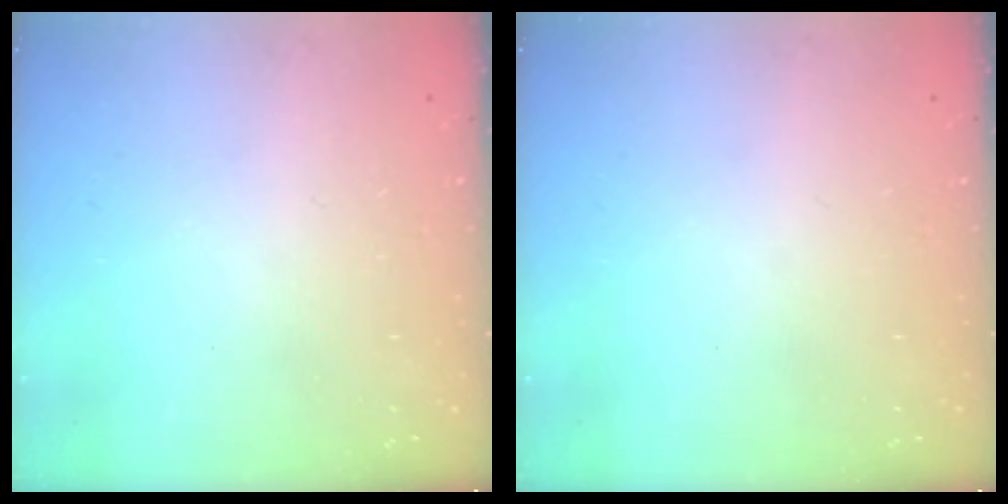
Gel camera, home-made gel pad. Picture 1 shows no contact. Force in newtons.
{"total": 0.0}